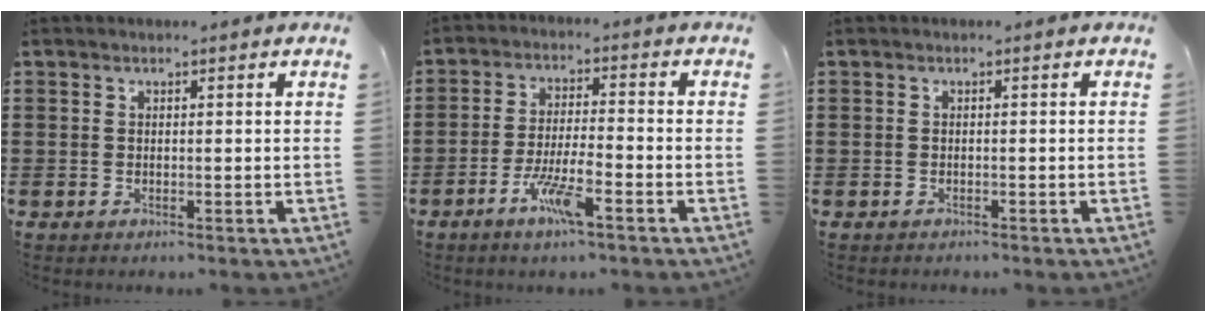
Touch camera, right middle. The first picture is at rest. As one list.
[{"total": 6.7, "force": [-3.8, 1.1, 5.4], "torque": [-0.111, -0.006, -0.071]}, {"total": 0.6, "force": [-0.6, 0.2, -0.1], "torque": [0.002, 0.001, -0.013]}]